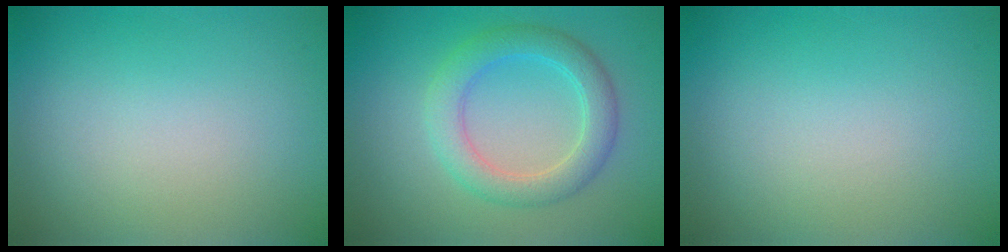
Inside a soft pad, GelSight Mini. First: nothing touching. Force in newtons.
{"total": 3.9, "press": 3.9, "slide": 0.0}
{"total": 0.0}